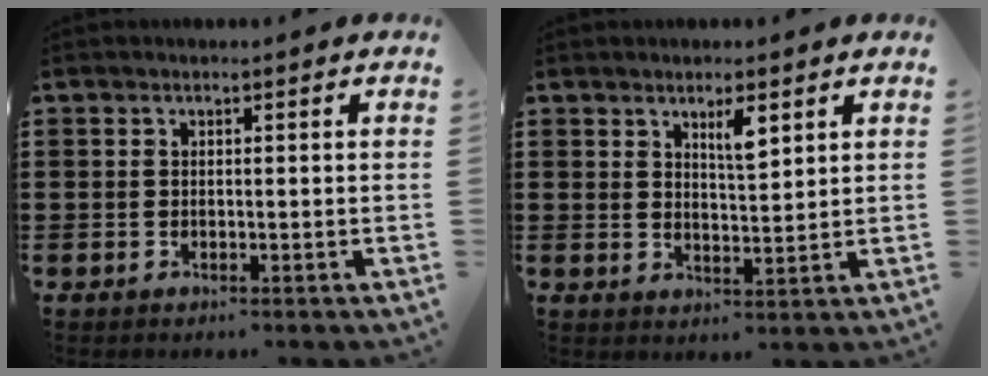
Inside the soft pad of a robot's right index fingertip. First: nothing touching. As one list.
[{"total": 3.7, "force": [2.4, 1.0, 2.7], "torque": [-0.042, -0.002, 0.037]}]